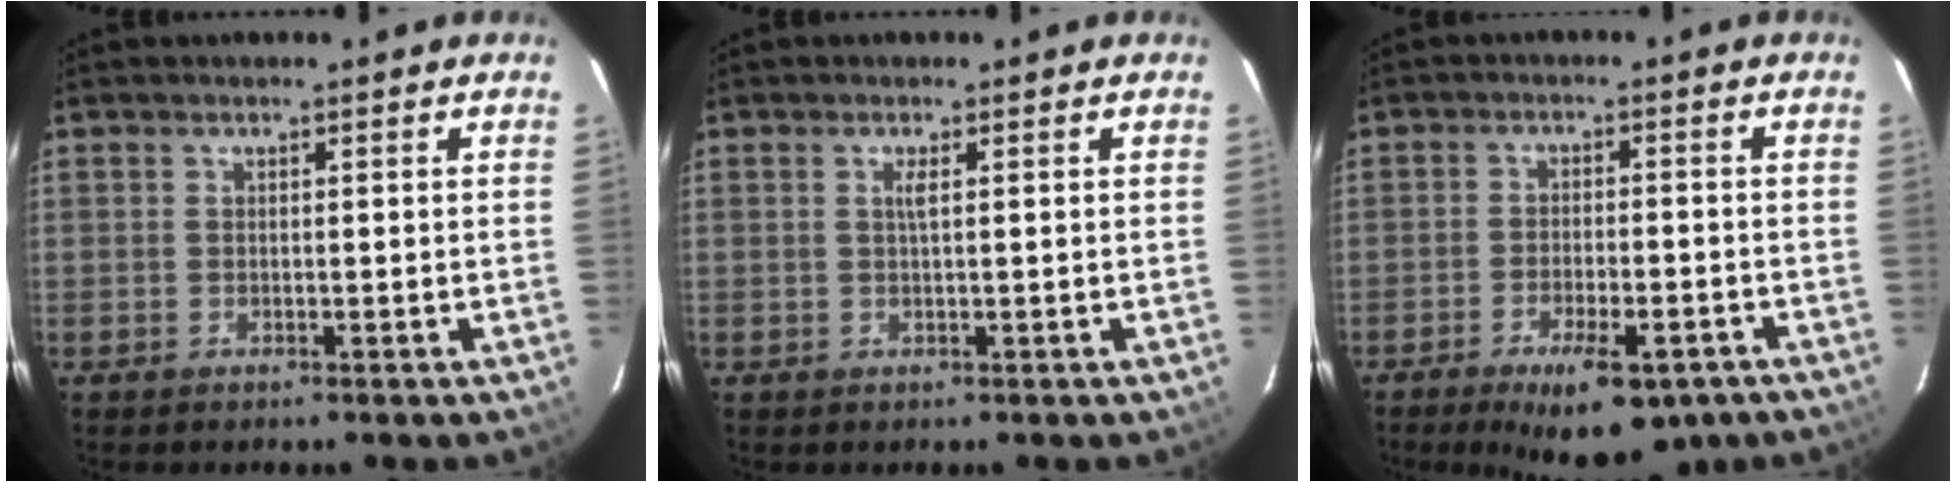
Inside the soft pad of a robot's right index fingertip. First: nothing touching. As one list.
[{"total": 1.2, "force": [0.3, -0.1, 1.1], "torque": [-0.023, 0.000, 0.006]}, {"total": 12.9, "force": [-8.9, 4.6, 8.1], "torque": [-0.144, -0.019, -0.123]}]